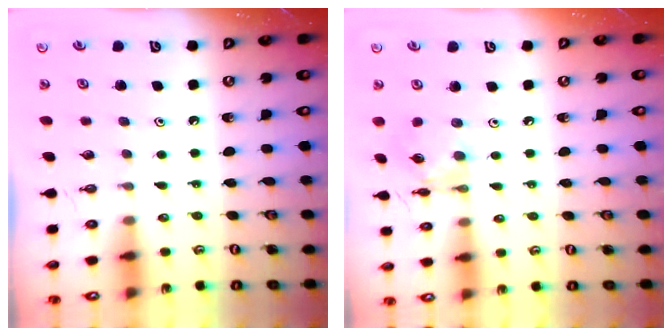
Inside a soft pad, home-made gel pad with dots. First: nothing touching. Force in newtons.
{"total": 5.4, "press": 5.4, "slide": 0.2}